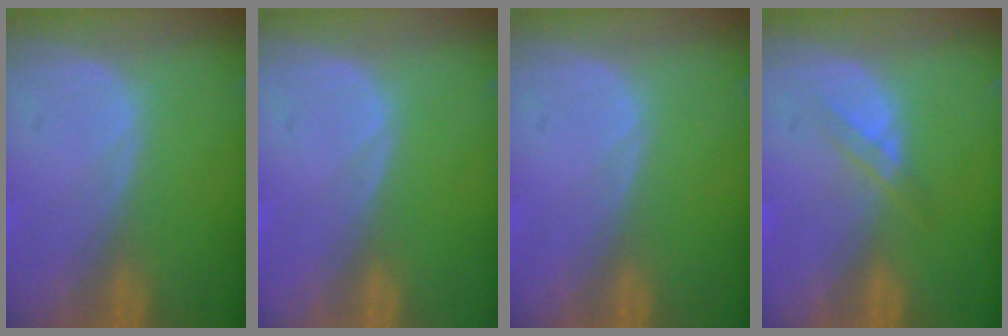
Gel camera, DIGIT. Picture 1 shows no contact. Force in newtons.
{"total": 0.0}
{"total": 0.0}
{"total": 1.8, "press": 1.8, "slide": 0.2}